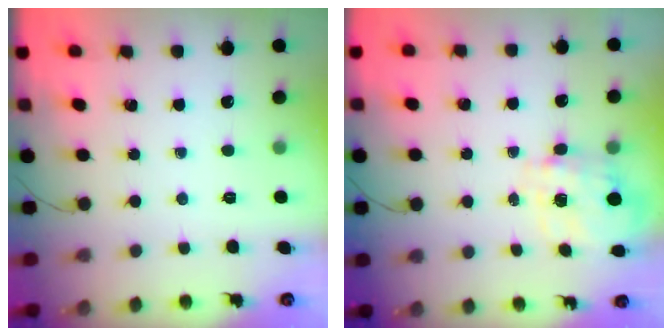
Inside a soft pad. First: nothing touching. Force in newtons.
{"total": 3.5, "press": 3.3, "slide": 1.0}